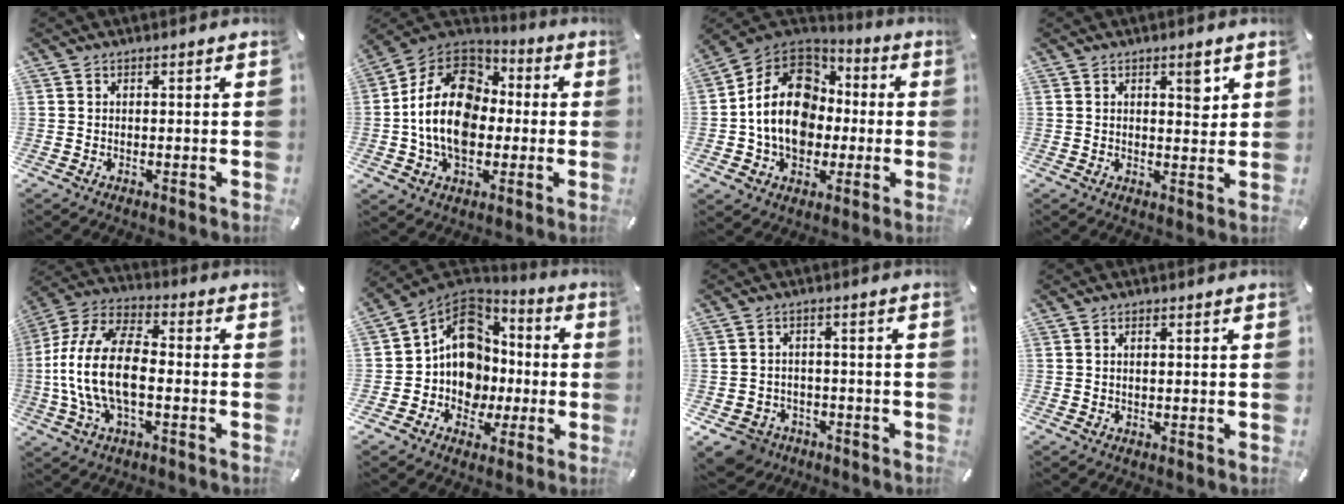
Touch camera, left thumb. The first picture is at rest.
{"total": 18.3, "force": [-1.3, 13.8, 12.0], "torque": [-0.259, 0.018, -0.027]}
{"total": 17.0, "force": [-1.3, 13.9, 9.6], "torque": [-0.196, 0.024, -0.021]}
{"total": 4.7, "force": [2.2, 1.8, 3.8], "torque": [-0.038, -0.015, 0.029]}
{"total": 16.4, "force": [-2.8, 8.7, 13.5], "torque": [-0.294, 0.003, -0.054]}
{"total": 13.6, "force": [-0.3, 12.5, 5.4], "torque": [-0.114, -0.006, 0.004]}
{"total": 5.5, "force": [-3.4, 4.1, 1.3], "torque": [-0.040, 0.018, -0.067]}
{"total": 1.0, "force": [0.1, 0.4, 0.9], "torque": [-0.018, 0.003, 0.000]}